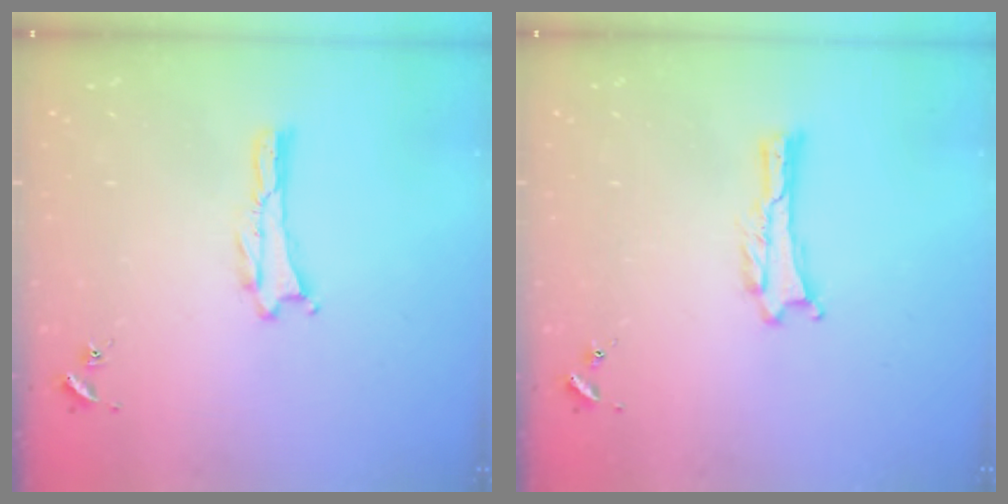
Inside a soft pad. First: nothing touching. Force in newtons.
{"total": 0.0}